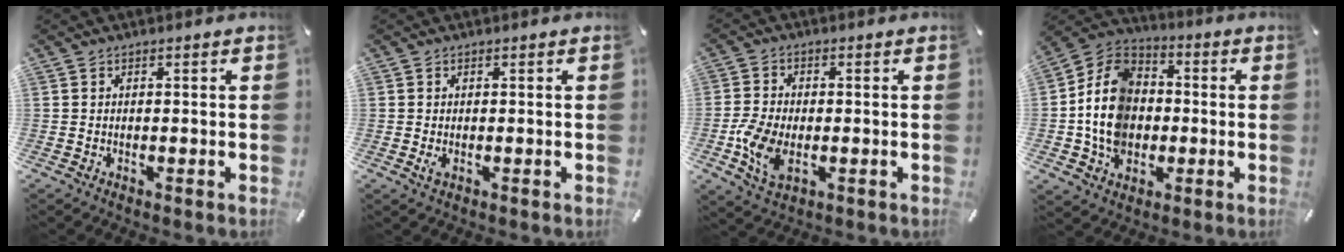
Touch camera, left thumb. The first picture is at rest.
{"total": 1.3, "force": [-0.2, 0.6, 1.2], "torque": [-0.028, -0.002, -0.005]}
{"total": 8.0, "force": [-2.0, 5.0, 5.9], "torque": [-0.135, 0.003, -0.035]}
{"total": 13.7, "force": [-2.0, 11.4, 7.3], "torque": [-0.177, 0.024, -0.036]}